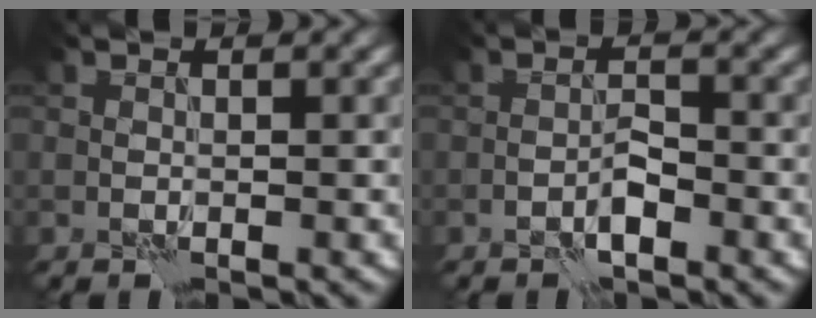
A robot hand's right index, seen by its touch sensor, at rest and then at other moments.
{"total": 1.7, "force": [-1.1, 0.5, 1.2], "torque": [-0.022, 0.006, -0.023]}